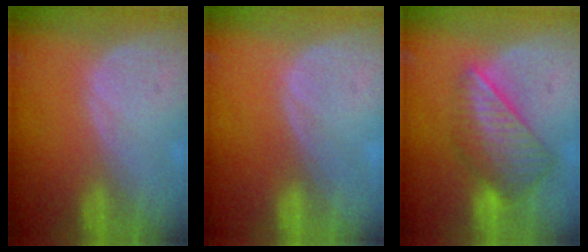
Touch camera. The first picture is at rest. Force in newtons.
{"total": 0.0}
{"total": 8.7, "press": 7.6, "slide": 4.3}